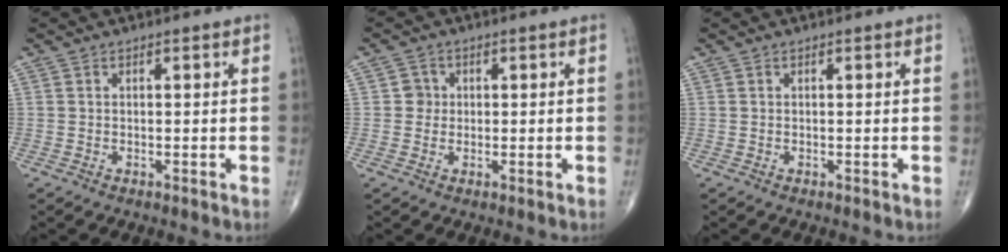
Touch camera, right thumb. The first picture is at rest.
{"total": 2.4, "force": [0.2, 2.4, 0.5], "torque": [0.009, 0.005, -0.003]}
{"total": 0.0}